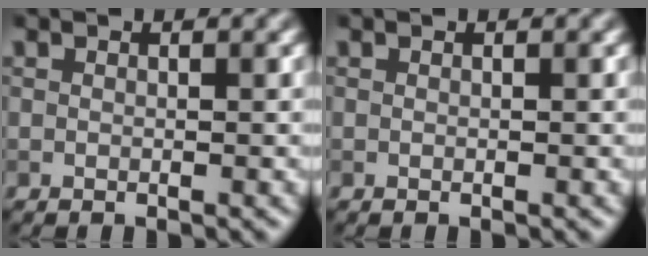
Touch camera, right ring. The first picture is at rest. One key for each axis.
{"total": 0.0}